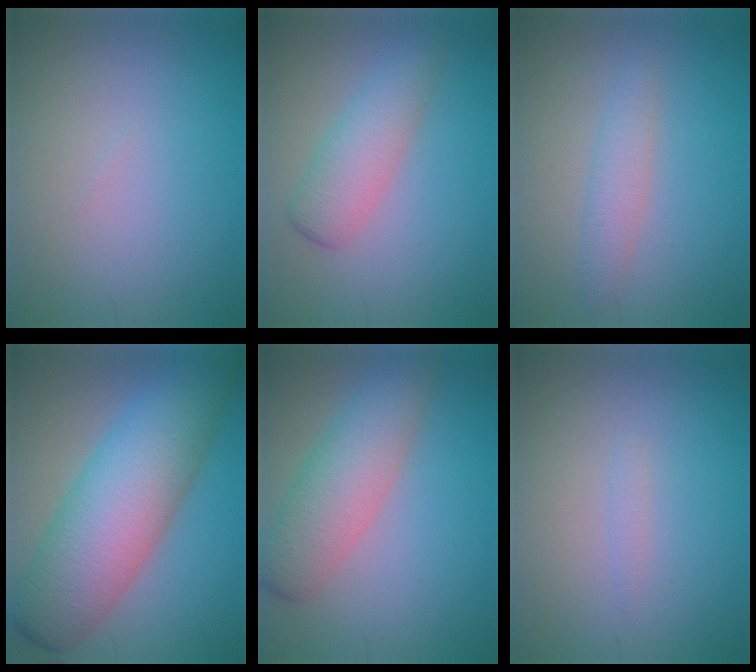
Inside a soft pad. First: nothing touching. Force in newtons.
{"total": 3.7, "press": 3.7, "slide": 0.1}
{"total": 2.1, "press": 2.1, "slide": 0.1}
{"total": 10.8, "press": 10.8, "slide": 0.2}
{"total": 5.5, "press": 5.5, "slide": 0.3}
{"total": 0.6, "press": 0.6, "slide": 0.1}